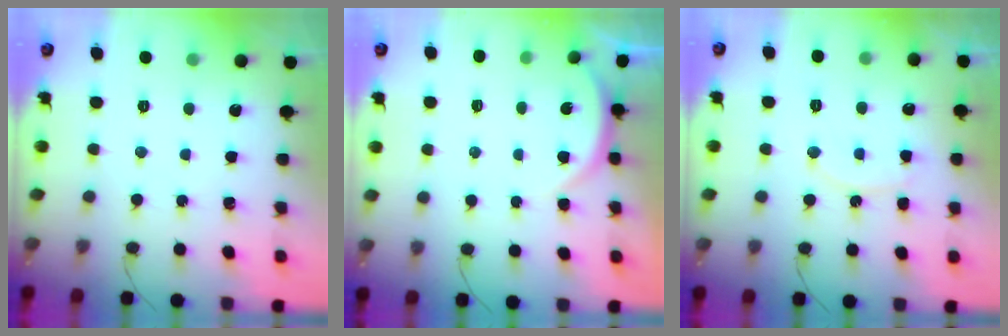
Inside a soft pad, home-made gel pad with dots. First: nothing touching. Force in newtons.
{"total": 4.8, "press": 4.7, "slide": 0.5}
{"total": 8.5, "press": 8.5, "slide": 0.4}